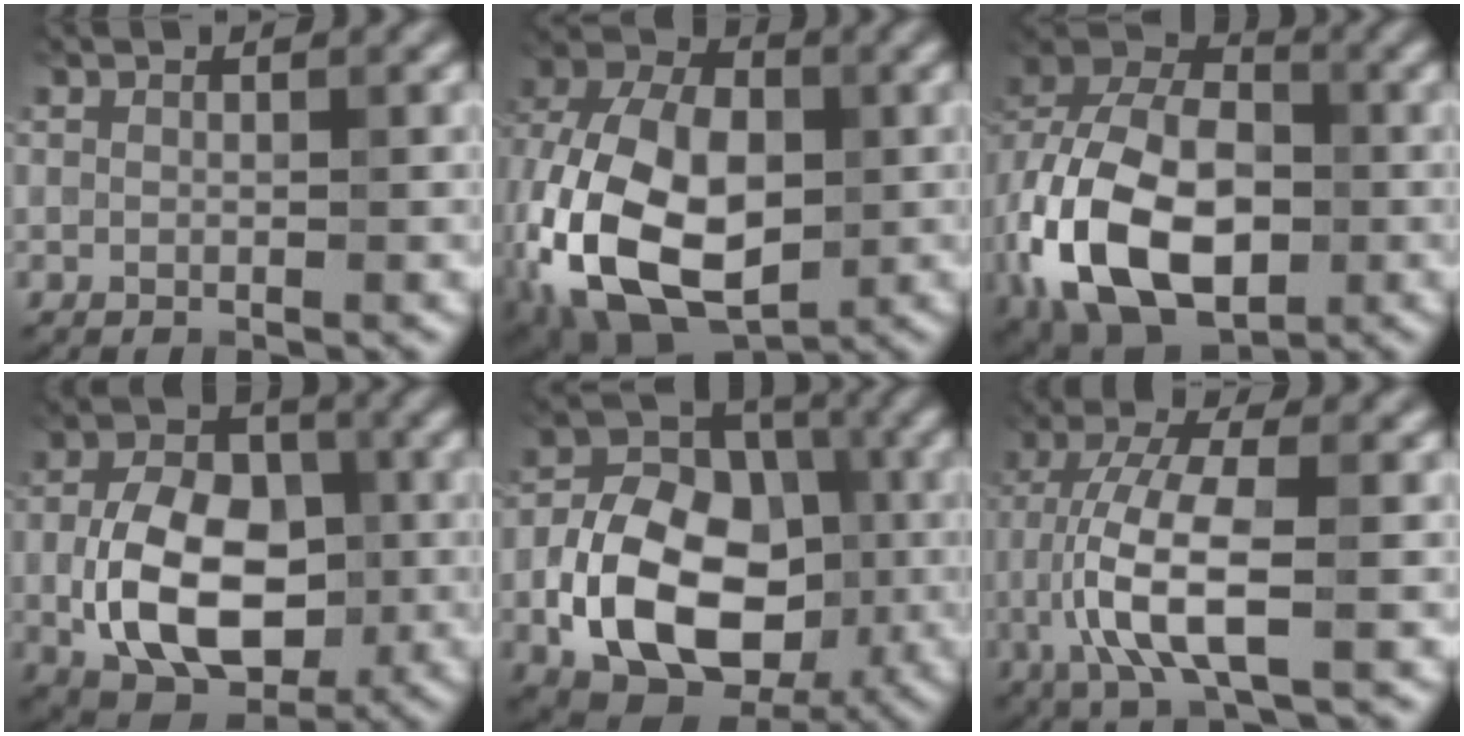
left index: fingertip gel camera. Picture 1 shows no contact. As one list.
[{"total": 15.2, "force": [-3.9, 9.6, 11.2], "torque": [-0.233, -0.001, -0.084]}, {"total": 15.5, "force": [-4.4, 9.8, 11.1], "torque": [-0.228, -0.006, -0.097]}, {"total": 10.5, "force": [-1.4, 7.0, 7.7], "torque": [-0.149, -0.007, -0.022]}, {"total": 12.8, "force": [-3.6, 8.7, 8.6], "torque": [-0.157, -0.011, -0.071]}, {"total": 7.2, "force": [-1.6, 2.1, 6.7], "torque": [-0.144, 0.008, -0.033]}]